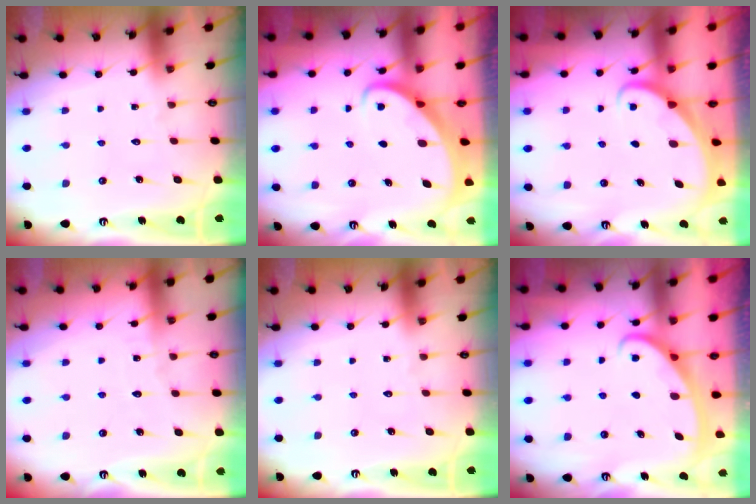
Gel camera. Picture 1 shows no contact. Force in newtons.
{"total": 2.5, "press": 2.5, "slide": 0.3}
{"total": 1.8, "press": 1.7, "slide": 0.0}
{"total": 2.3, "press": 2.3, "slide": 0.2}
{"total": 0.0}
{"total": 3.0, "press": 3.0, "slide": 0.4}